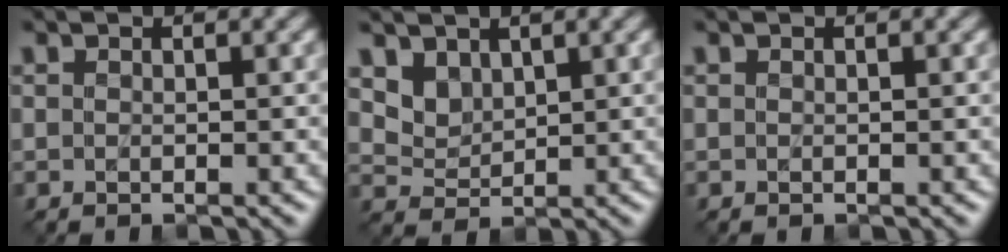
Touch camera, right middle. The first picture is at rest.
{"total": 3.0, "force": [2.1, 1.9, 1.0], "torque": [-0.033, -0.018, 0.058]}
{"total": 0.0}